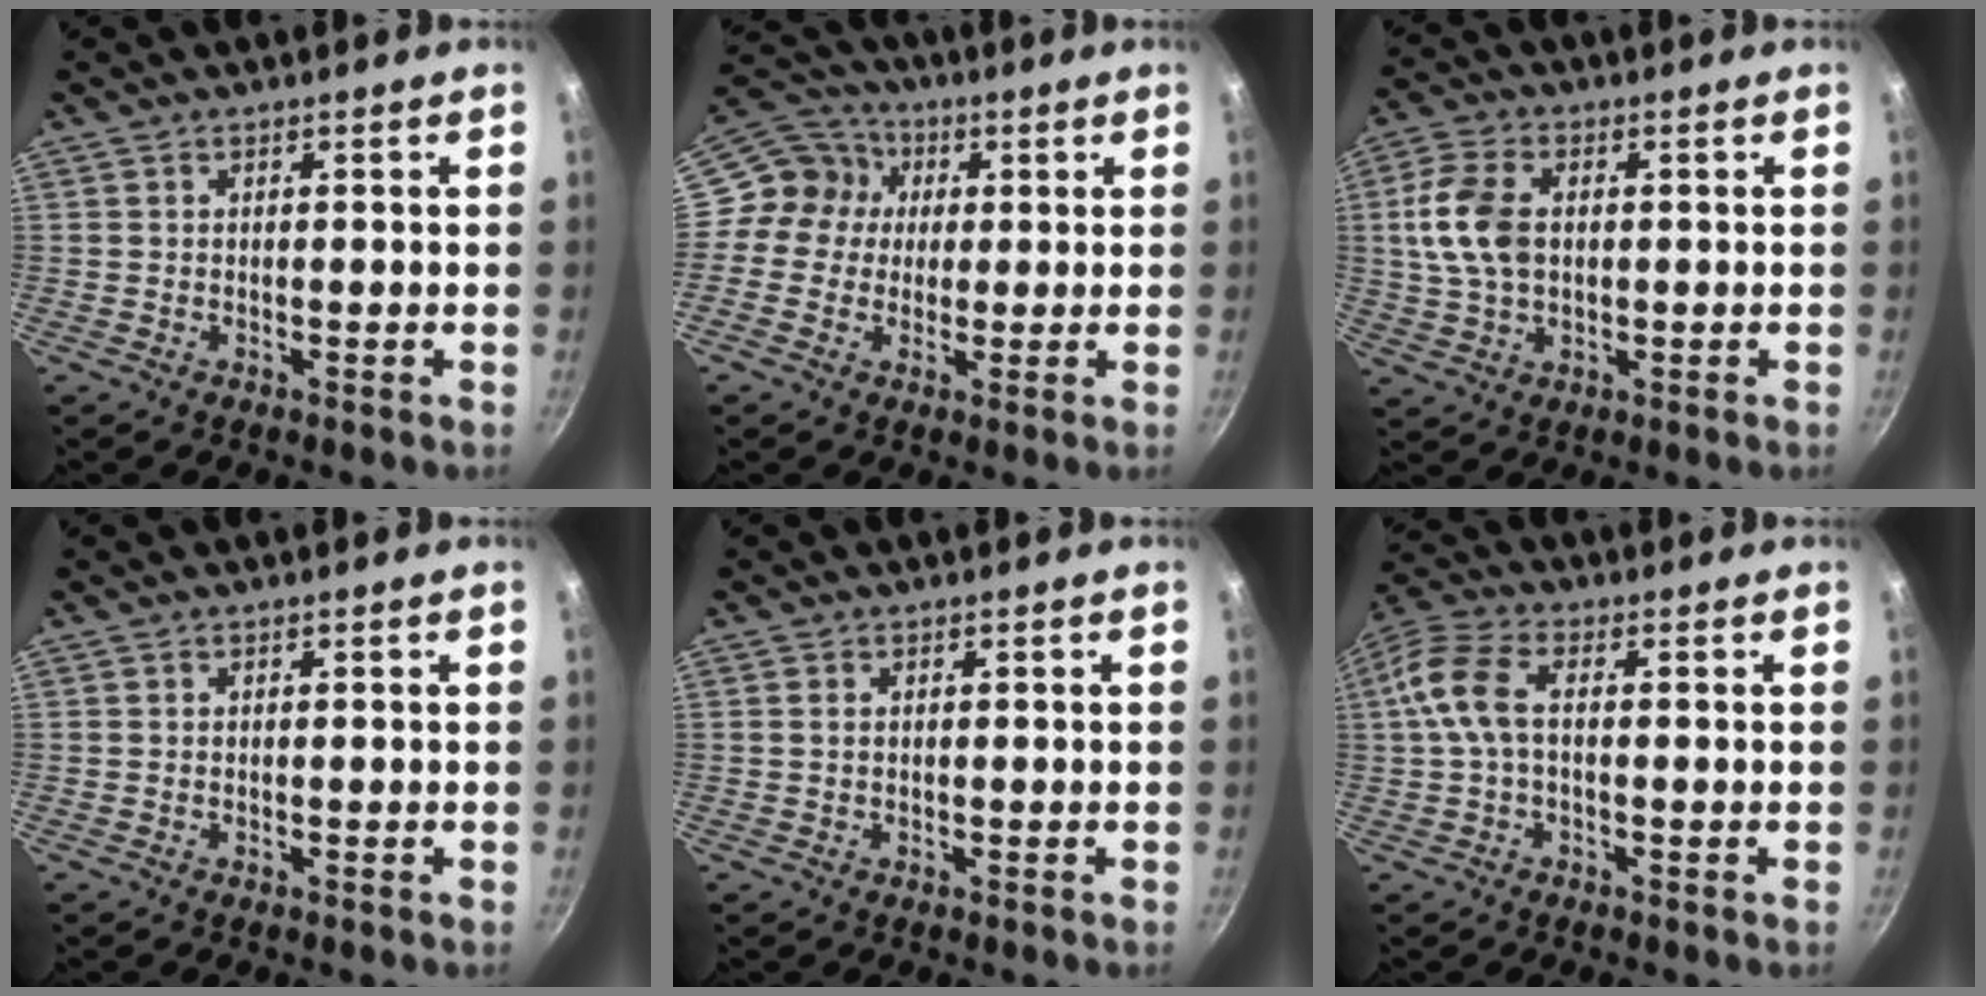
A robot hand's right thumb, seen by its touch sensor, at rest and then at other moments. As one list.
[{"total": 8.9, "force": [1.1, 8.3, 3.0], "torque": [-0.014, 0.016, -0.005]}, {"total": 10.1, "force": [1.1, 6.7, 7.5], "torque": [-0.141, 0.014, 0.017]}, {"total": 0.0}, {"total": 0.6, "force": [0.2, 0.4, 0.4], "torque": [-0.008, 0.001, 0.003]}, {"total": 8.2, "force": [0.4, 4.2, 7.1], "torque": [-0.165, 0.025, -0.006]}]